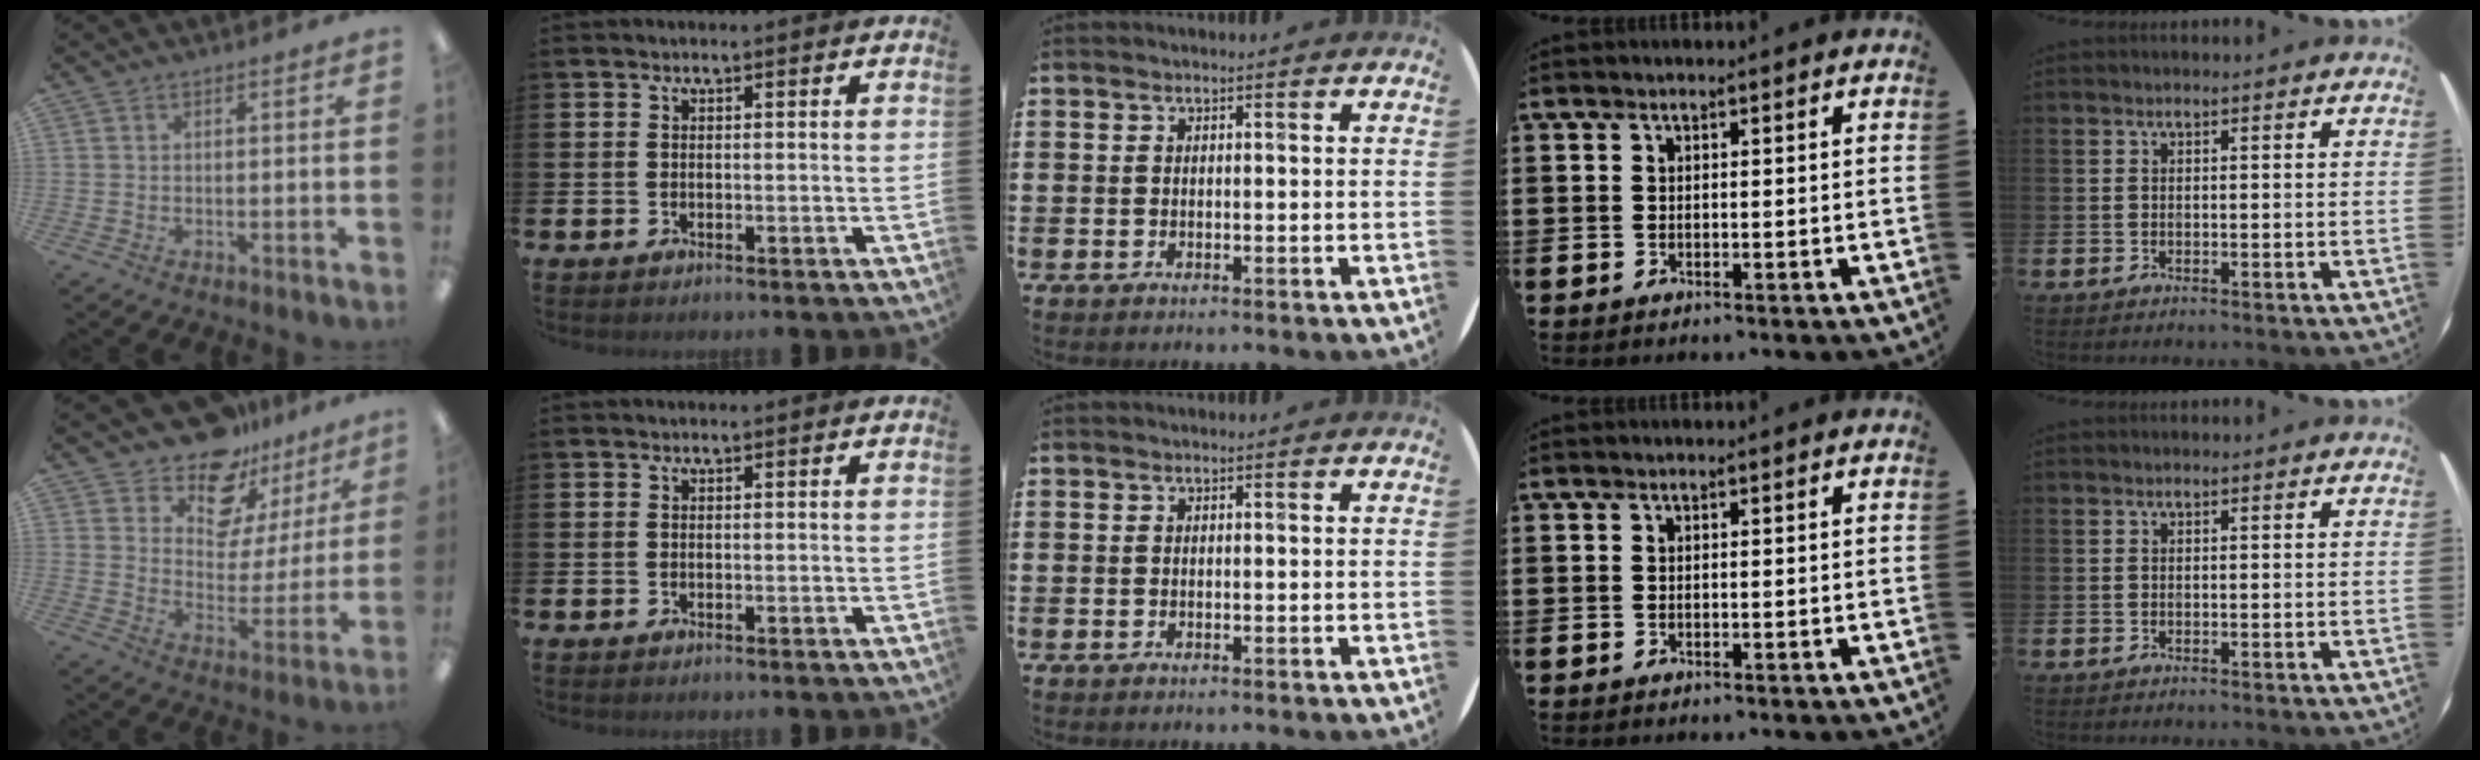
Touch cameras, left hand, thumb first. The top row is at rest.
{"thumb": {"total": 14.4, "force": [12.1, 6.8, 3.7], "torque": [-0.070, -0.101, 0.219]}}